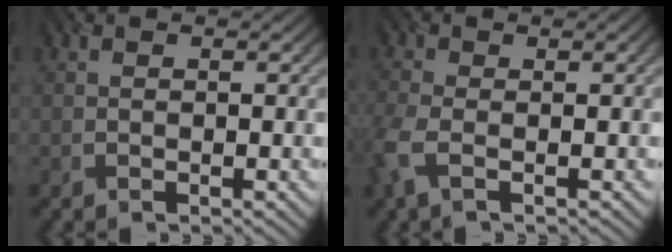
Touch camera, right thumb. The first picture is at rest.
{"total": 4.0, "force": [-1.3, 1.5, 3.5], "torque": [-0.098, -0.004, -0.031]}